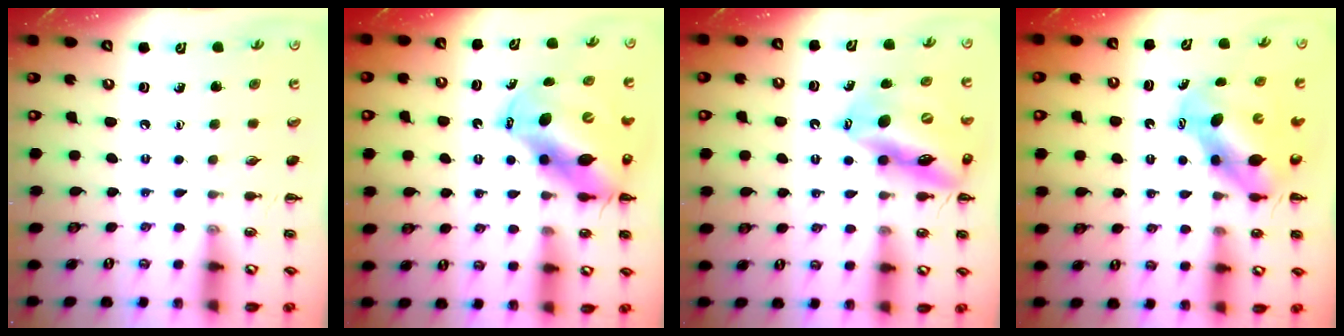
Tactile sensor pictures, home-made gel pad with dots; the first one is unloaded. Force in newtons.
{"total": 14.2, "press": 13.7, "slide": 3.8}
{"total": 17.6, "press": 17.0, "slide": 4.3}
{"total": 7.2, "press": 7.1, "slide": 1.5}